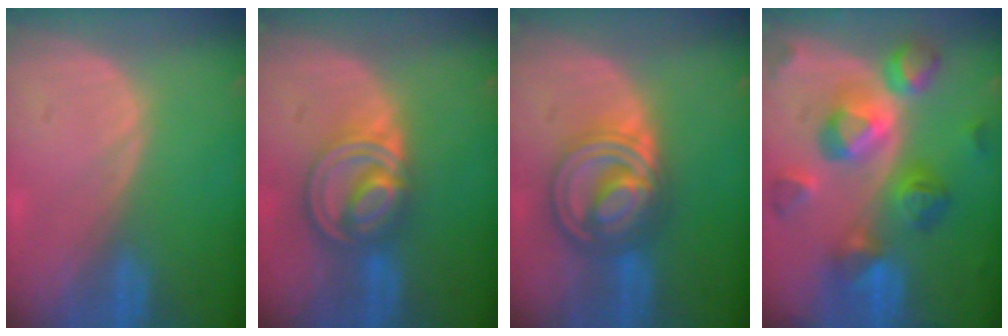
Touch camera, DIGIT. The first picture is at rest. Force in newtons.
{"total": 8.5, "press": 7.1, "slide": 4.6}
{"total": 8.8, "press": 8.8, "slide": 0.7}
{"total": 11.1, "press": 11.1, "slide": 0.9}